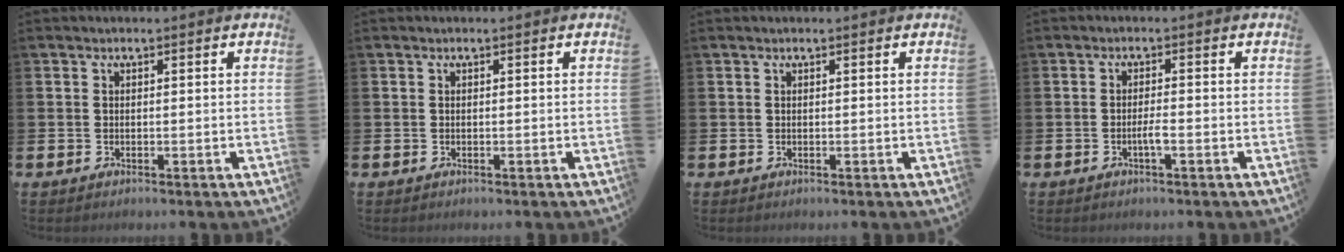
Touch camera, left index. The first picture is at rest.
{"total": 0.0}
{"total": 0.0}
{"total": 1.5, "force": [-0.8, 0.2, 1.3], "torque": [-0.033, 0.003, -0.013]}